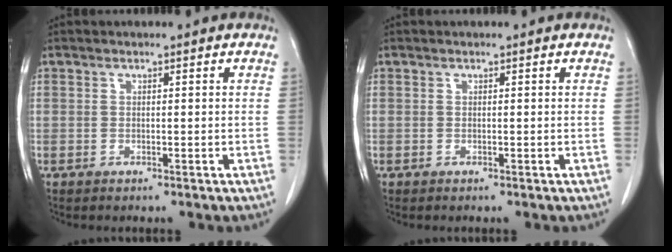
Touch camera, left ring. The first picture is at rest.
{"total": 0.0}